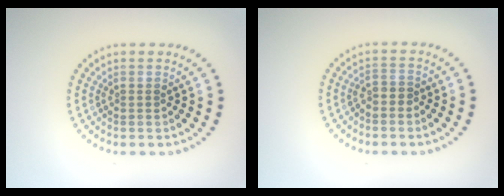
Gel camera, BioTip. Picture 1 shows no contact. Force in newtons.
{"total": 1.0, "press": 0.7, "slide": 0.6}